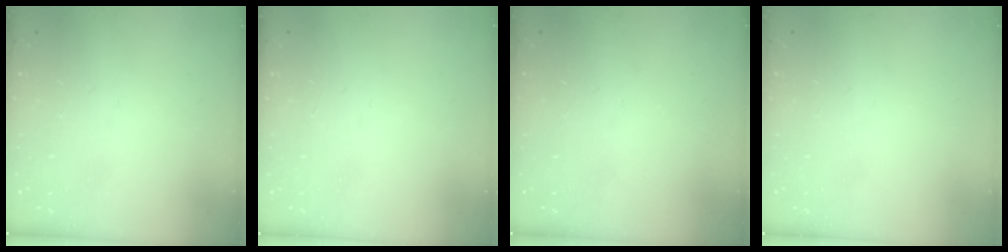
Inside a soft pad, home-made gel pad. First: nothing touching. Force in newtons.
{"total": 1.5, "press": 1.5, "slide": 0.1}
{"total": 0.0}
{"total": 0.0}